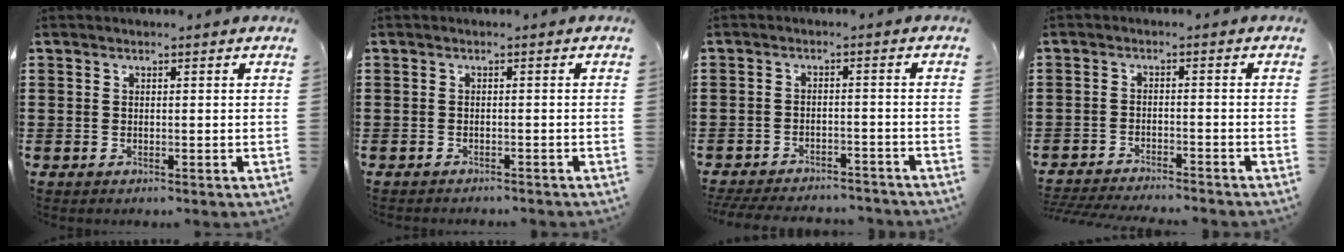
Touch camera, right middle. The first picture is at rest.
{"total": 0.8, "force": [-0.8, 0.0, 0.1], "torque": [-0.004, -0.001, -0.016]}
{"total": 3.9, "force": [-3.8, 0.4, 0.6], "torque": [-0.018, -0.001, -0.081]}
{"total": 3.1, "force": [-3.1, -0.1, 0.3], "torque": [-0.015, -0.005, -0.066]}